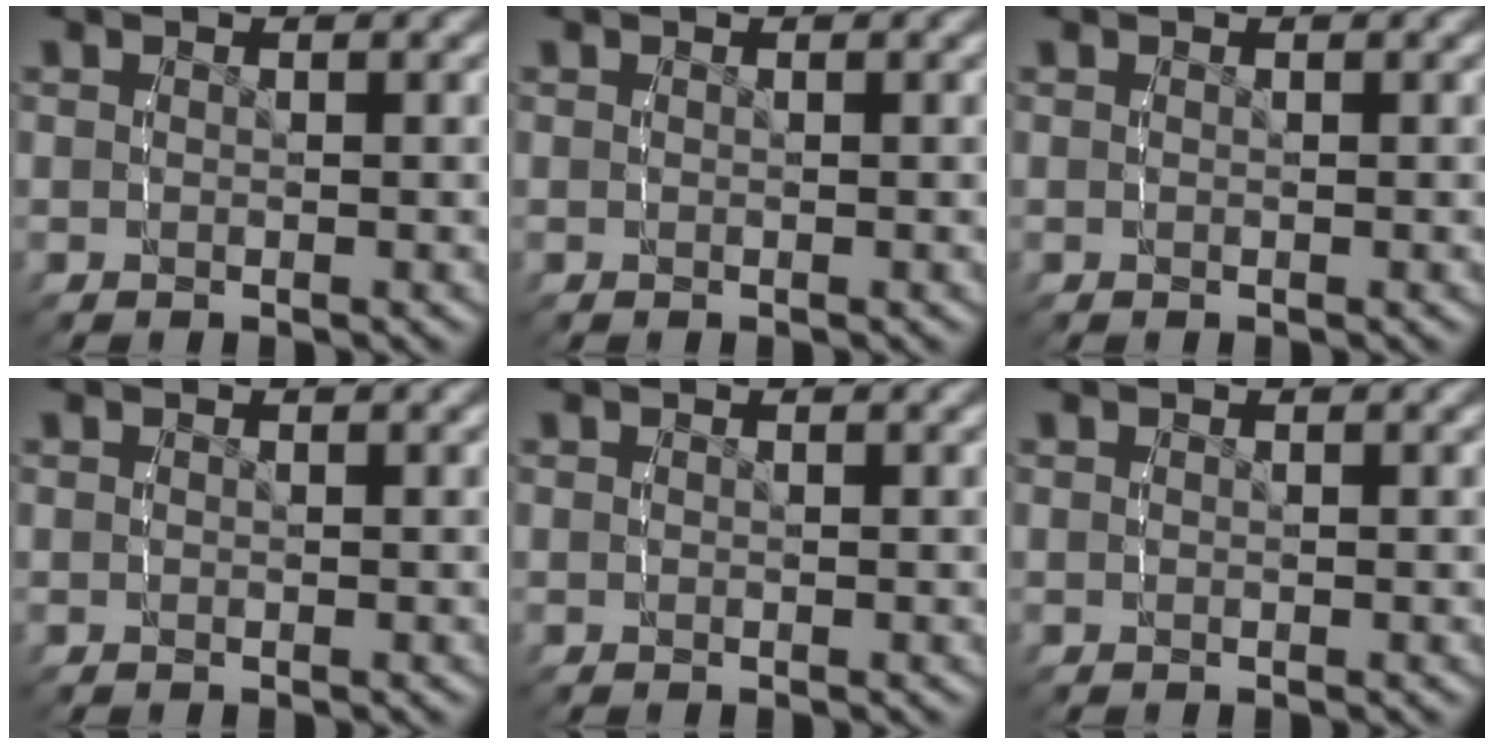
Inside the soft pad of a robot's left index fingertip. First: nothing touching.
{"total": 0.0}
{"total": 0.0}
{"total": 0.0}
{"total": 0.0}
{"total": 0.0}